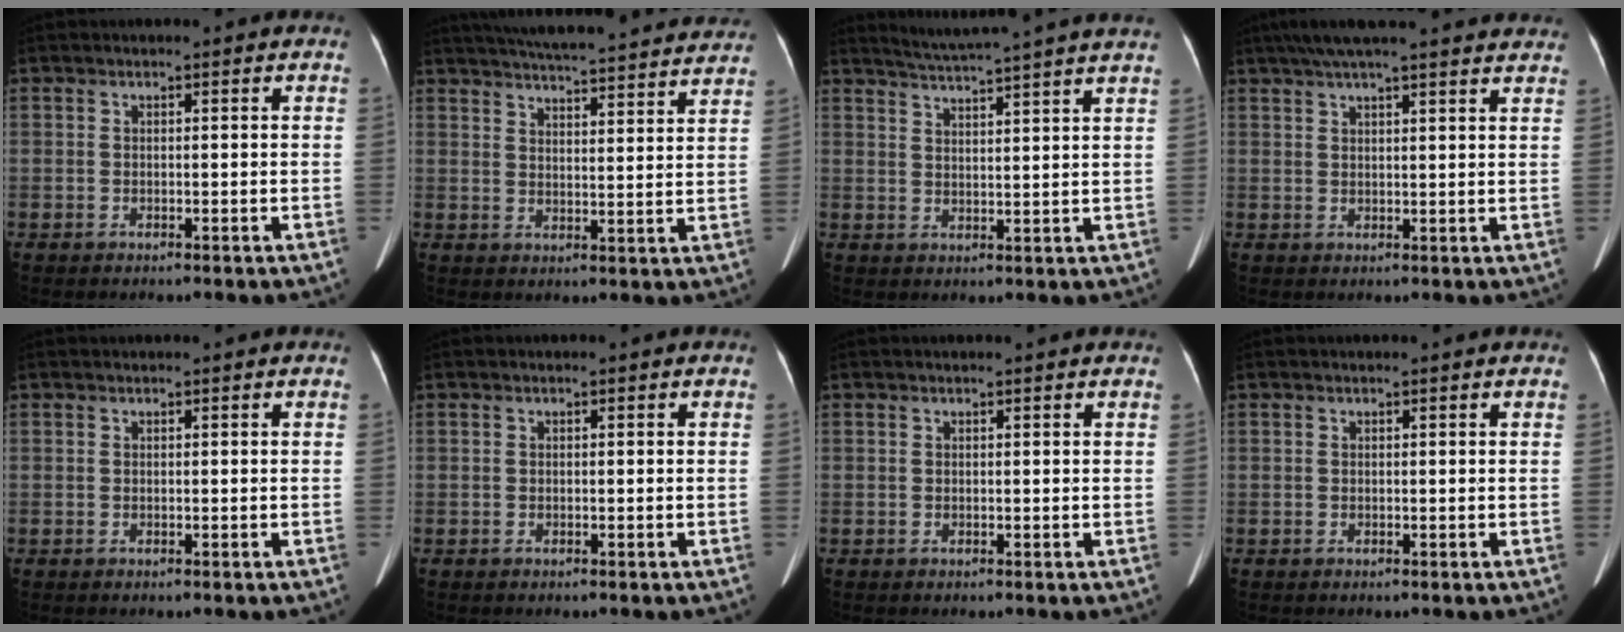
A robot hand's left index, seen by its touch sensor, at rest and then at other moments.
{"total": 26.3, "force": [24.2, 2.9, 9.9], "torque": [-0.165, -0.015, 0.304]}
{"total": 12.8, "force": [11.5, -1.7, 5.3], "torque": [-0.096, -0.007, 0.150]}
{"total": 20.5, "force": [18.0, 1.9, 9.6], "torque": [-0.151, 0.042, 0.233]}
{"total": 1.2, "force": [1.1, 0.0, 0.4], "torque": [-0.005, 0.019, 0.020]}
{"total": 0.0}
{"total": 2.1, "force": [1.9, 0.1, 0.8], "torque": [-0.010, 0.013, 0.022]}
{"total": 1.5, "force": [1.4, 0.0, 0.6], "torque": [-0.008, 0.012, 0.017]}